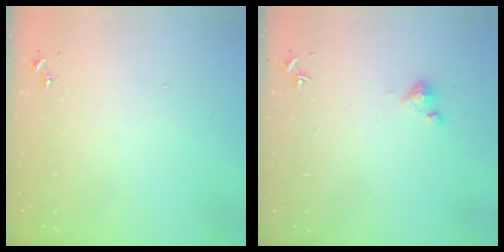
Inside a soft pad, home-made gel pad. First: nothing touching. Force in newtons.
{"total": 3.3, "press": 3.3, "slide": 0.3}